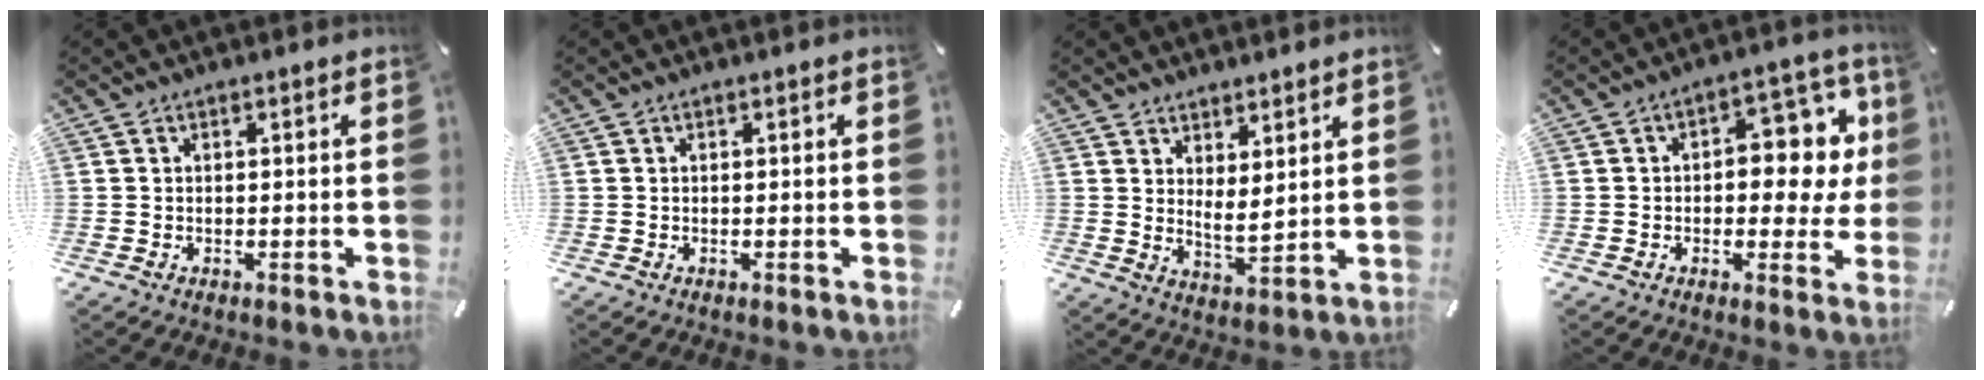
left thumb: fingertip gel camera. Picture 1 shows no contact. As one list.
[{"total": 0.0}, {"total": 4.2, "force": [4.0, 0.7, 0.9], "torque": [-0.023, -0.027, 0.074]}, {"total": 11.7, "force": [2.2, 7.1, 9.0], "torque": [-0.101, -0.023, 0.035]}]